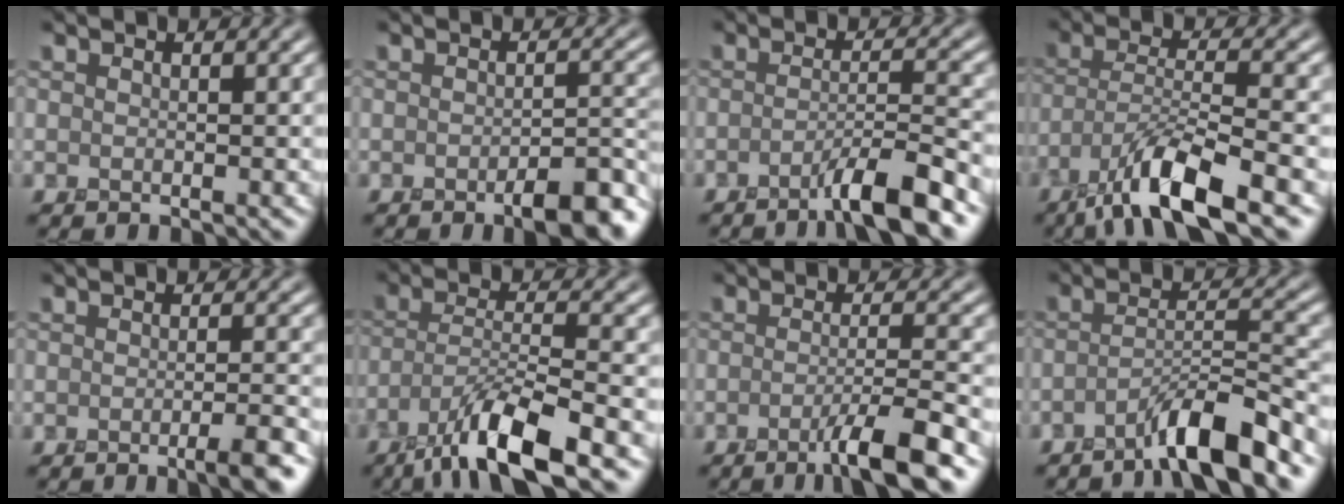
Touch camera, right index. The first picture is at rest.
{"total": 4.4, "force": [-2.5, 1.1, 3.5], "torque": [-0.049, -0.002, -0.037]}
{"total": 5.1, "force": [-3.0, 0.6, 4.1], "torque": [-0.056, 0.011, -0.062]}
{"total": 7.8, "force": [-5.1, 1.5, 5.8], "torque": [-0.102, 0.001, -0.100]}
{"total": 3.4, "force": [-1.6, 0.7, 2.9], "torque": [-0.036, -0.002, -0.031]}
{"total": 7.9, "force": [-5.1, 1.5, 5.8], "torque": [-0.101, 0.000, -0.100]}
{"total": 5.3, "force": [-2.6, 0.6, 4.6], "torque": [-0.070, 0.001, -0.054]}
{"total": 5.8, "force": [-3.9, 0.7, 4.3], "torque": [-0.063, 0.013, -0.074]}